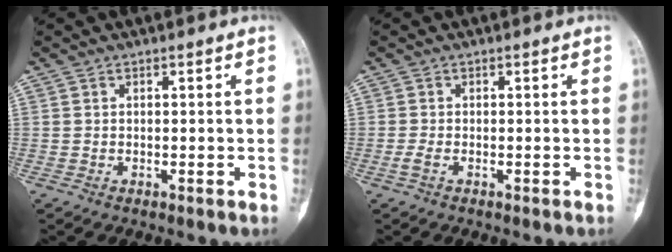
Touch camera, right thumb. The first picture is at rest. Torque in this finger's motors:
{"motor_torque": [0.48, 0.48, 0.14, -0.13, 0.00]}